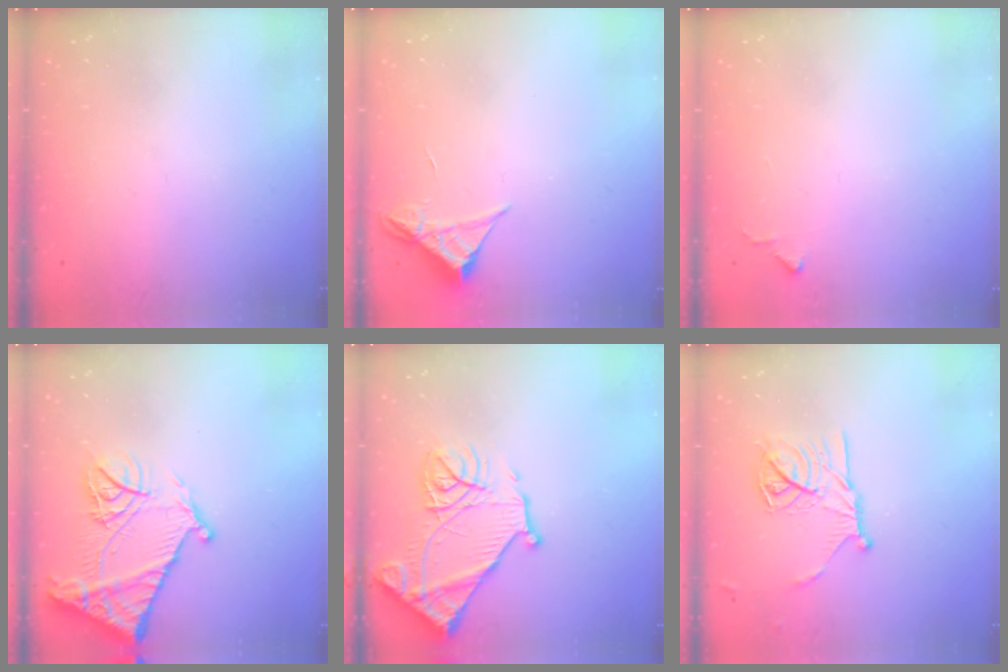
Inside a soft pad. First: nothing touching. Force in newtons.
{"total": 4.2, "press": 4.2, "slide": 0.4}
{"total": 4.2, "press": 4.1, "slide": 0.7}
{"total": 16.9, "press": 16.8, "slide": 1.5}
{"total": 17.7, "press": 17.7, "slide": 1.5}
{"total": 14.3, "press": 14.2, "slide": 0.5}